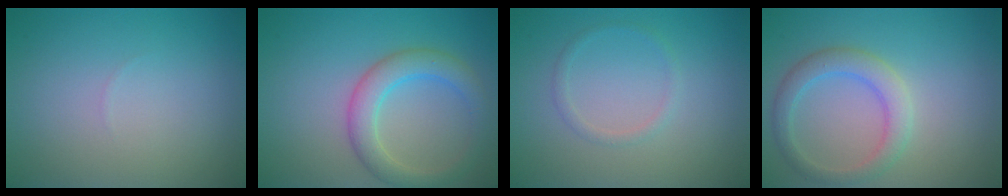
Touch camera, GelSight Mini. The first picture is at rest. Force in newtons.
{"total": 3.9, "press": 3.9, "slide": 0.2}
{"total": 1.0, "press": 1.0, "slide": 0.1}
{"total": 3.2, "press": 3.2, "slide": 0.3}